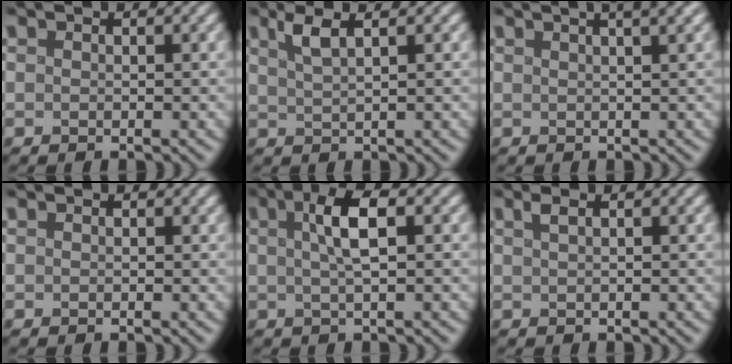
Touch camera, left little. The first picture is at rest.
{"total": 2.2, "force": [1.3, 0.0, 1.7], "torque": [-0.043, 0.005, 0.030]}
{"total": 4.7, "force": [2.8, 1.2, 3.5], "torque": [-0.041, 0.031, 0.032]}
{"total": 0.0}
{"total": 4.0, "force": [1.0, 1.0, 3.7], "torque": [-0.076, 0.013, 0.015]}
{"total": 0.9, "force": [0.4, 0.0, 0.8], "torque": [-0.020, 0.006, 0.011]}